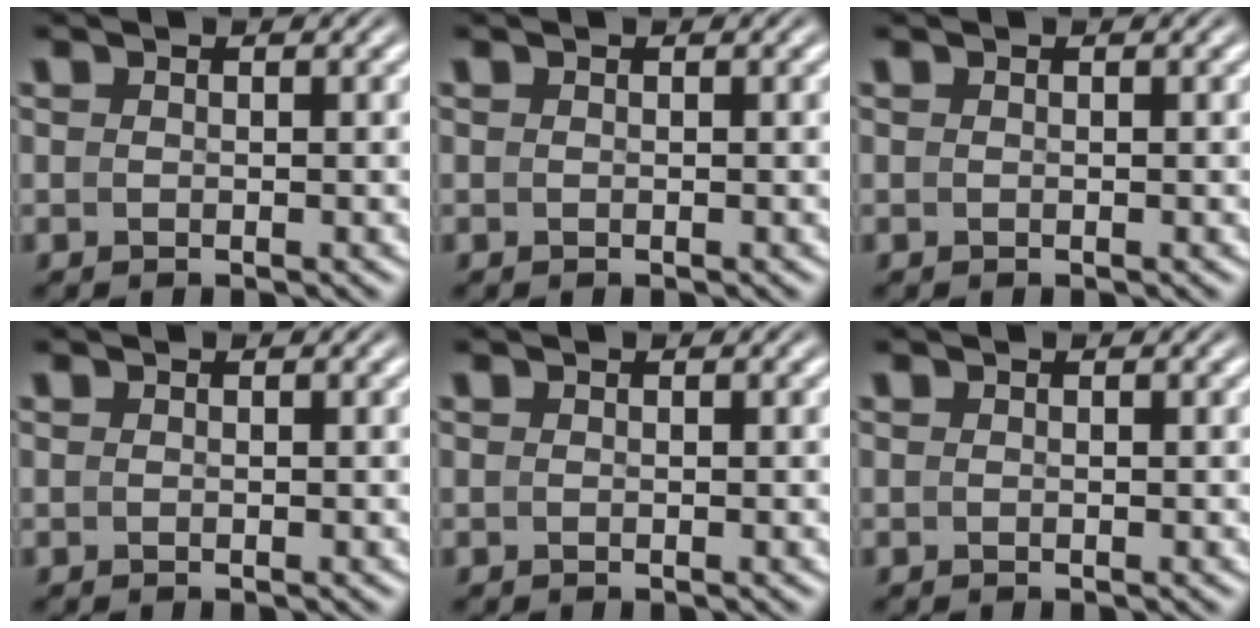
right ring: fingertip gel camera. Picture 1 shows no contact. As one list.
[{"total": 0.0}, {"total": 0.0}, {"total": 0.0}, {"total": 0.0}, {"total": 0.0}]